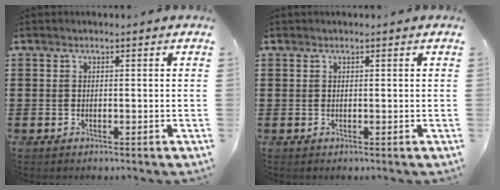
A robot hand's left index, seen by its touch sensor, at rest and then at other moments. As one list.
[{"total": 0.0}]